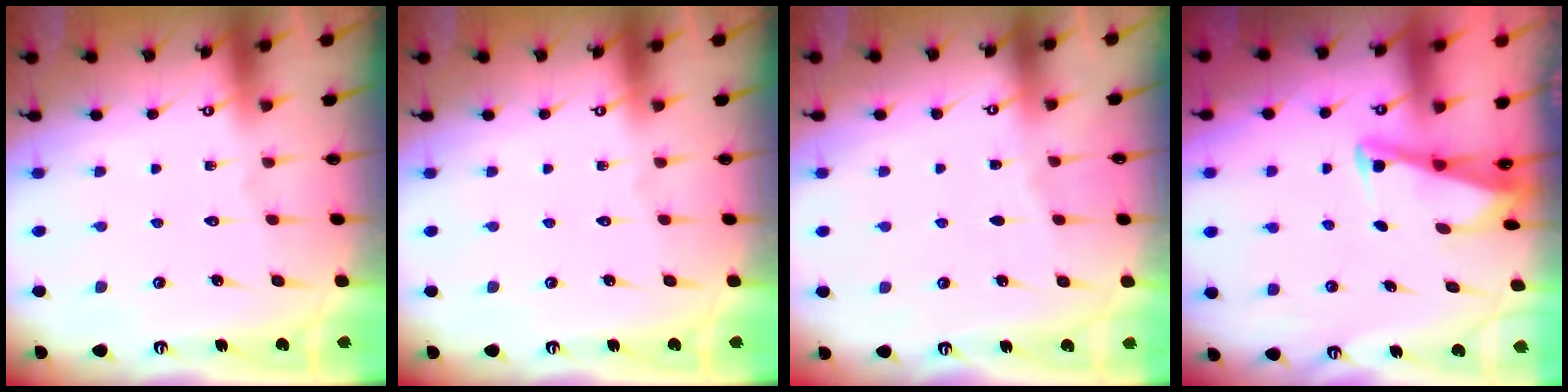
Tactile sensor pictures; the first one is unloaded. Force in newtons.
{"total": 0.0}
{"total": 1.7, "press": 1.6, "slide": 0.3}
{"total": 2.7, "press": 2.7, "slide": 0.4}